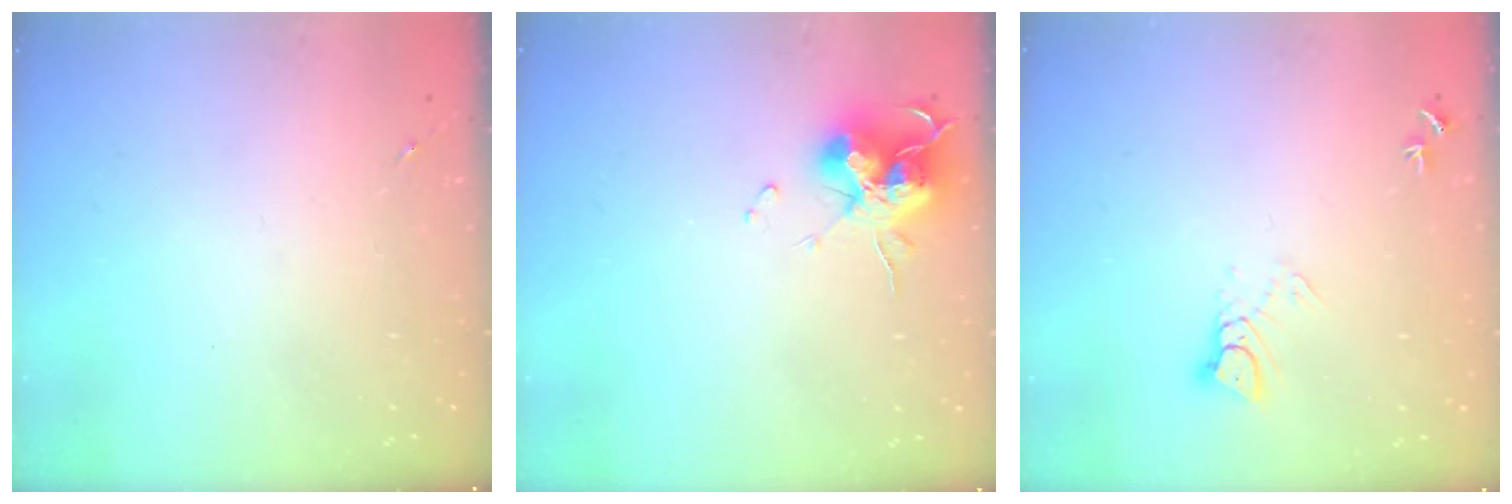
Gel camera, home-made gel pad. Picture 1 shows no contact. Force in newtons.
{"total": 15.2, "press": 15.1, "slide": 2.0}
{"total": 4.6, "press": 4.5, "slide": 0.5}